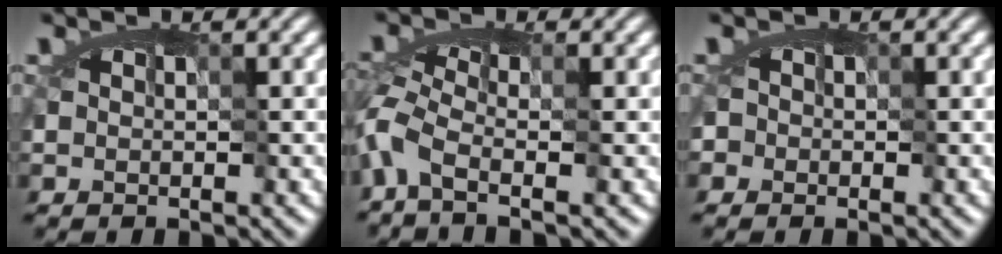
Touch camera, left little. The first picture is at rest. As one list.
[{"total": 3.3, "force": [-2.4, -0.1, 2.2], "torque": [-0.053, -0.002, -0.059]}, {"total": 0.9, "force": [0.2, 0.8, 0.2], "torque": [-0.015, -0.001, 0.006]}]